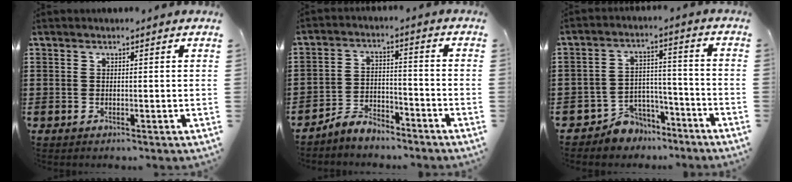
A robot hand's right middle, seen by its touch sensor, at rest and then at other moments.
{"total": 4.8, "force": [-4.6, 1.0, 0.8], "torque": [-0.024, 0.009, -0.096]}
{"total": 6.1, "force": [-5.6, 2.5, 0.3], "torque": [-0.016, 0.018, -0.114]}